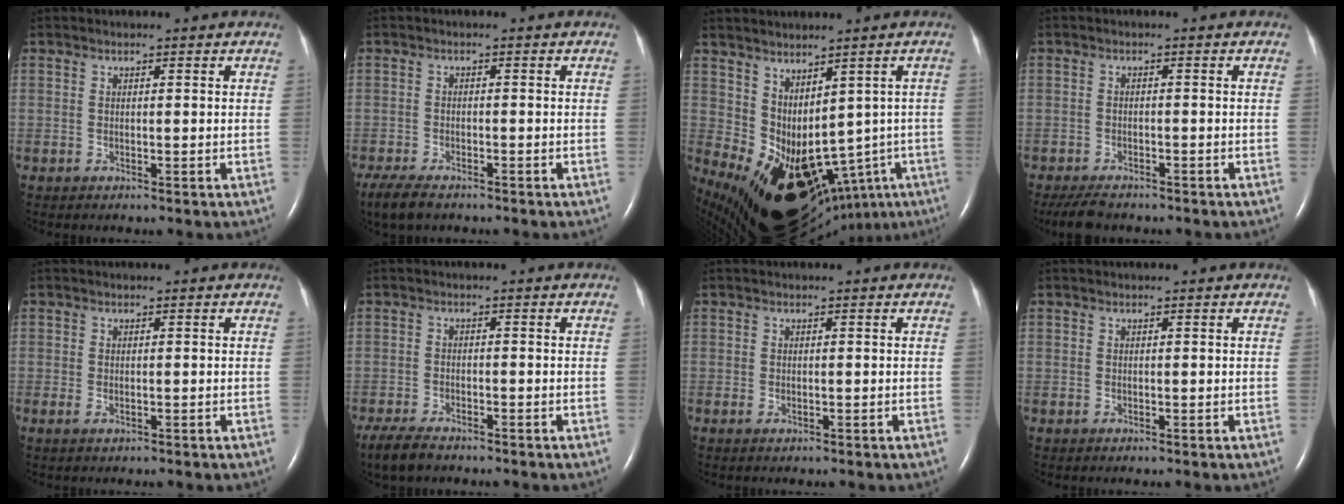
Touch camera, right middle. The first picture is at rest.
{"total": 4.8, "force": [-3.7, 1.5, 2.6], "torque": [-0.055, -0.014, -0.064]}
{"total": 16.9, "force": [-6.7, 9.9, 11.8], "torque": [-0.167, -0.004, -0.058]}
{"total": 5.1, "force": [-4.3, 1.7, 2.1], "torque": [-0.040, -0.011, -0.069]}
{"total": 1.0, "force": [0.0, -0.3, -1.0], "torque": [0.014, 0.002, 0.001]}
{"total": 4.4, "force": [-3.6, 1.1, 2.2], "torque": [-0.048, -0.013, -0.064]}
{"total": 1.4, "force": [0.2, -0.5, -1.3], "torque": [0.021, 0.002, 0.002]}
{"total": 0.0}